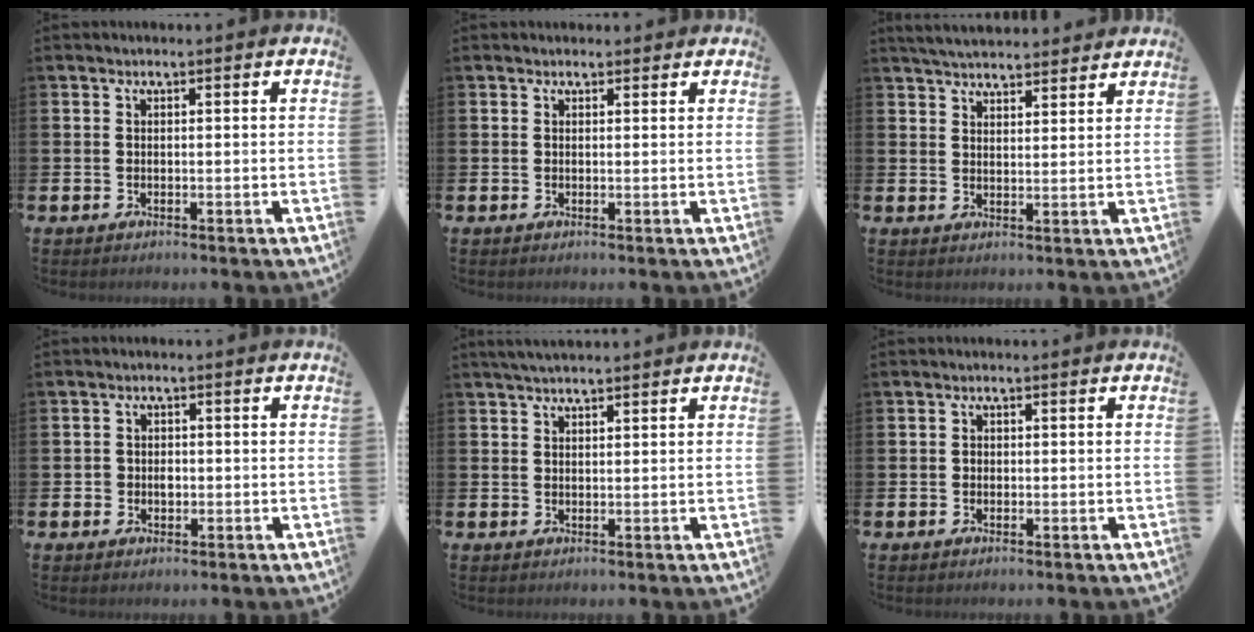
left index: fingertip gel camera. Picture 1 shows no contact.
{"total": 0.7, "force": [0.6, 0.4, 0.1], "torque": [0.011, 0.001, 0.008]}
{"total": 4.5, "force": [4.4, 0.5, 0.5], "torque": [-0.017, -0.021, 0.080]}
{"total": 1.7, "force": [-0.1, 1.6, 0.6], "torque": [-0.001, 0.002, -0.009]}
{"total": 2.4, "force": [2.2, 0.4, 0.9], "torque": [-0.018, -0.002, 0.039]}
{"total": 0.8, "force": [-0.1, 0.7, 0.3], "torque": [0.000, 0.003, -0.005]}